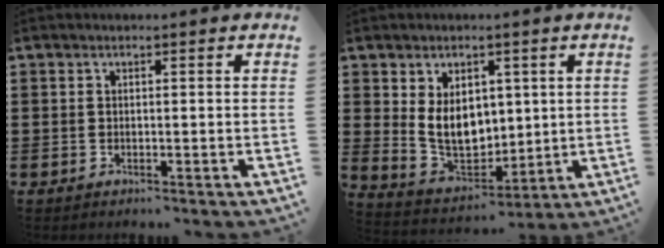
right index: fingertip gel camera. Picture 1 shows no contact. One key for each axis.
{"total": 8.4, "fx": 1.9, "fy": 6.2, "fz": 5.4, "tx": -0.099, "ty": 0.003, "tz": 0.037}